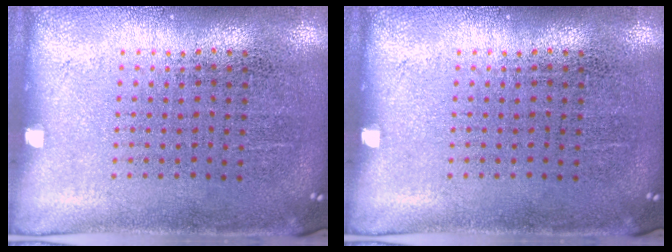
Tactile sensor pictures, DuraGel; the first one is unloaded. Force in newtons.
{"total": 0.0}